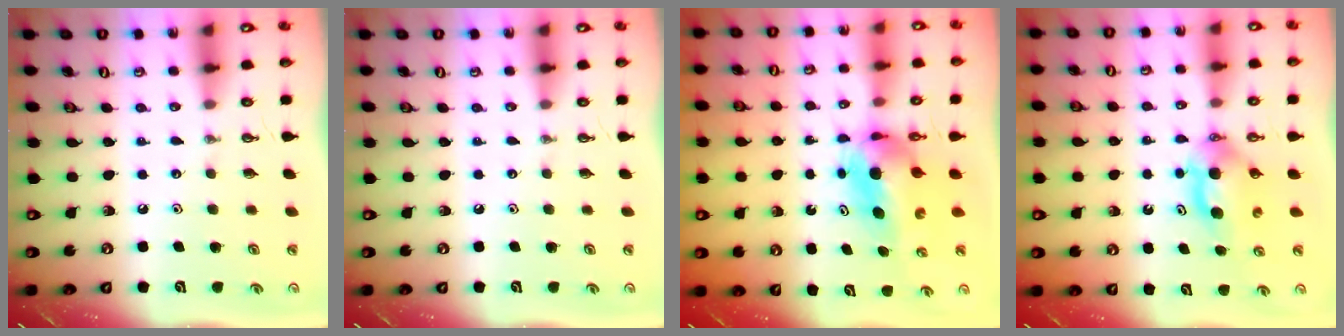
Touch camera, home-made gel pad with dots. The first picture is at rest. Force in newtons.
{"total": 0.0}
{"total": 6.0, "press": 5.9, "slide": 0.7}
{"total": 6.7, "press": 5.7, "slide": 3.5}